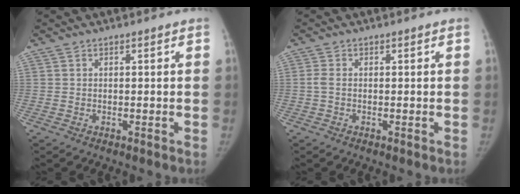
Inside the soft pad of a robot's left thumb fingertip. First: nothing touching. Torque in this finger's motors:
{"motor_torque": [-0.11, 0.06, 0.24, -0.20, 0.01]}